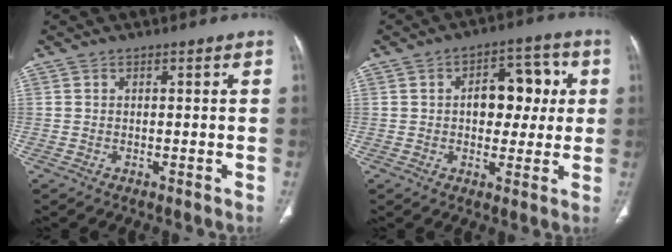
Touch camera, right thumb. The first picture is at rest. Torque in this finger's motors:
{"motor_torque": [0.81, 0.67, 0.64, -0.20, 0.01]}